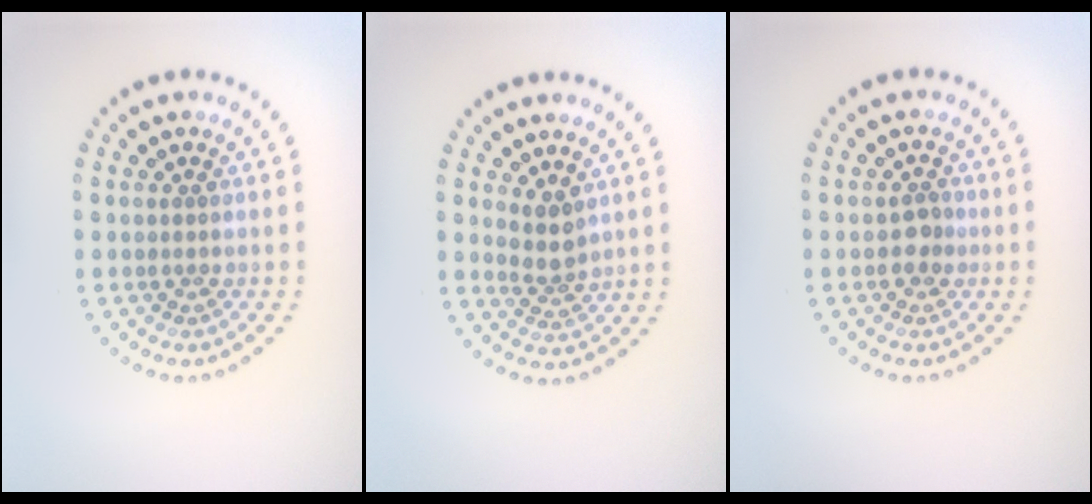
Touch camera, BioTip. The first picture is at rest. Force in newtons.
{"total": 2.2, "press": 1.8, "slide": 1.3}
{"total": 1.5, "press": 1.4, "slide": 0.5}